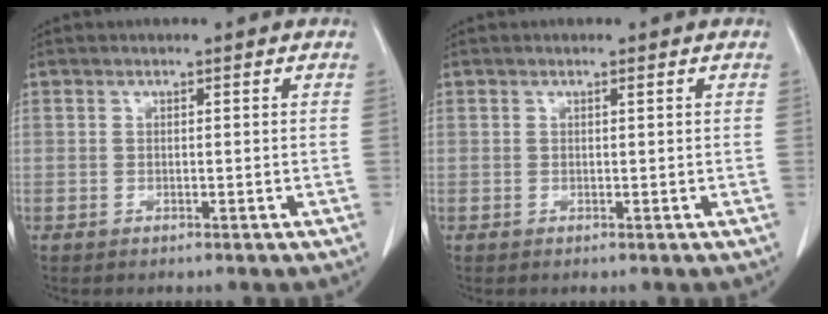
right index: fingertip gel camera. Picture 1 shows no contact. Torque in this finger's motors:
{"motor_torque": [-0.25, 0.04, -0.01, -0.01]}